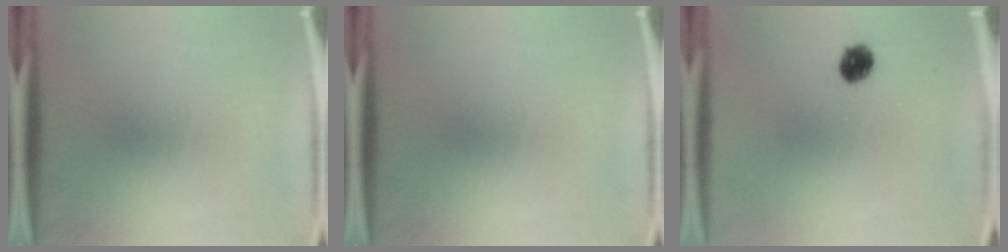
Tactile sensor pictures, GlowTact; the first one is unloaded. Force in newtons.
{"total": 0.0}
{"total": 3.2}